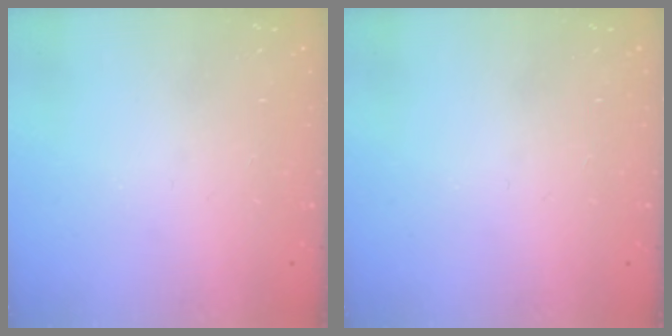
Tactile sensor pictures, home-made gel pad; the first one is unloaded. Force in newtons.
{"total": 0.0}